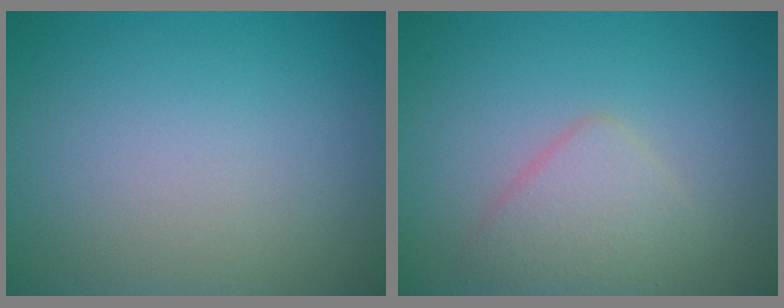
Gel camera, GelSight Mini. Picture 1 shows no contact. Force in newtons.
{"total": 2.7, "press": 2.7, "slide": 0.2}